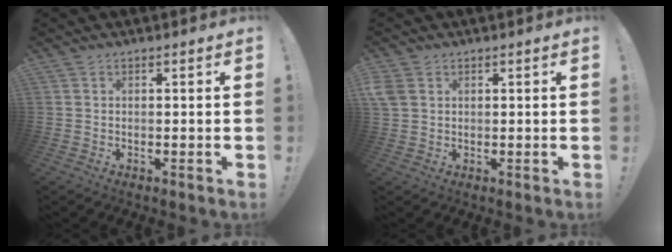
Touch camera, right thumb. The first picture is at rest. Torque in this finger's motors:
{"motor_torque": [-0.26, 0.25, 0.43, -0.15, 0.00]}